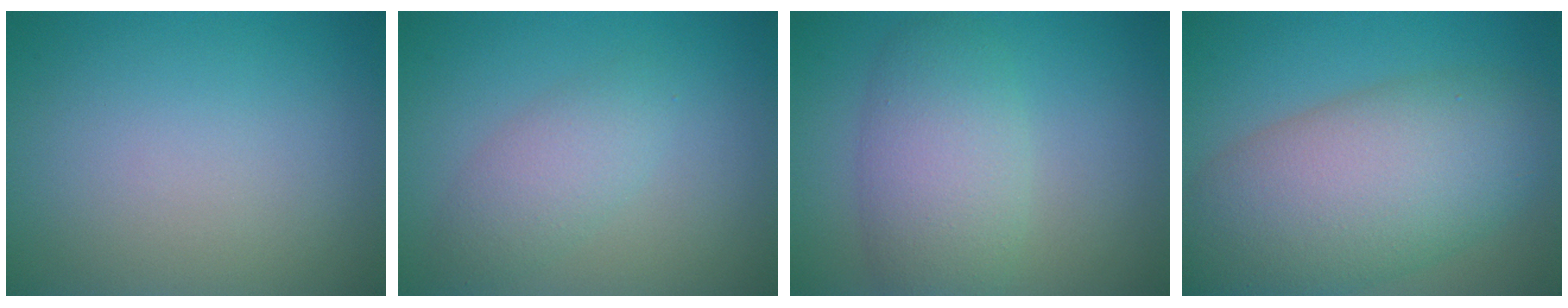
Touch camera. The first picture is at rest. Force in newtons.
{"total": 2.7, "press": 2.7, "slide": 0.0}
{"total": 5.3, "press": 5.3, "slide": 0.3}
{"total": 10.7, "press": 10.7, "slide": 0.3}